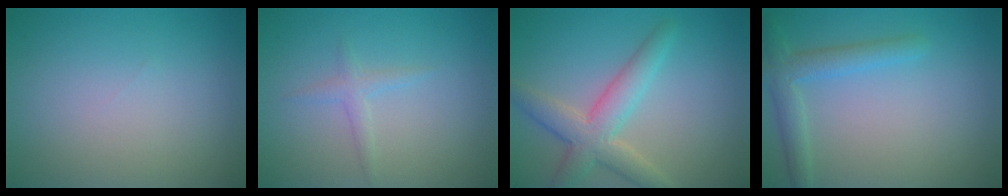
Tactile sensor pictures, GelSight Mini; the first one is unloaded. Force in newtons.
{"total": 1.2, "press": 1.2, "slide": 0.1}
{"total": 4.6, "press": 4.6, "slide": 0.4}
{"total": 2.8, "press": 2.8, "slide": 0.2}